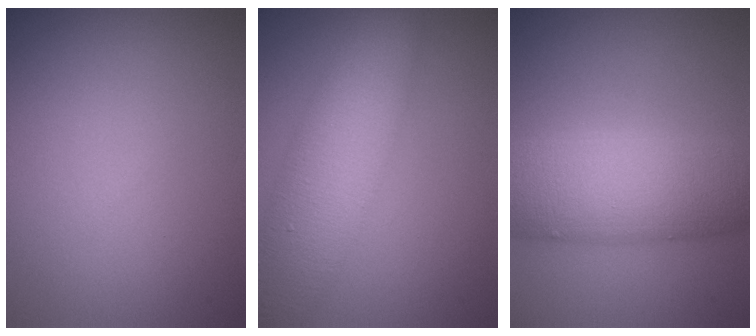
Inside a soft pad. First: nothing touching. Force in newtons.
{"total": 7.4, "press": 7.4, "slide": 0.3}
{"total": 9.2, "press": 9.2, "slide": 0.1}